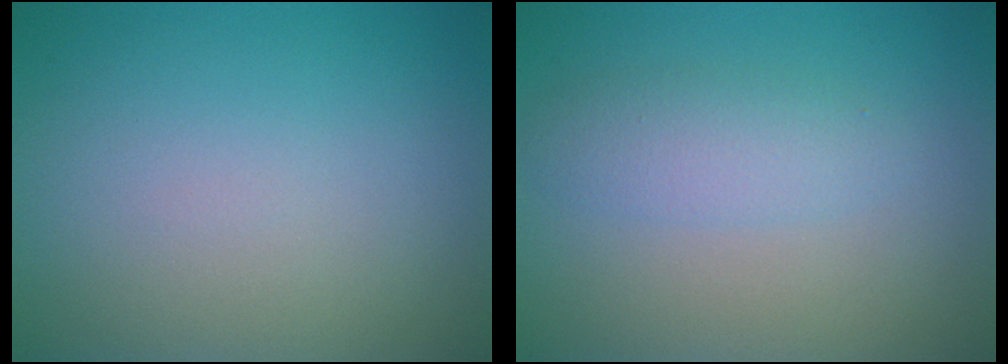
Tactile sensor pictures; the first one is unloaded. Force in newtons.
{"total": 2.4, "press": 2.4, "slide": 0.0}